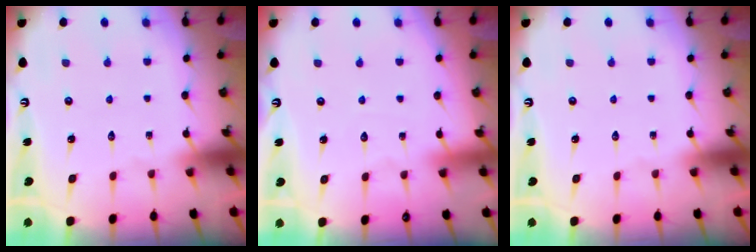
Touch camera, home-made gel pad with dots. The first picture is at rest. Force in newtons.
{"total": 2.6, "press": 2.6, "slide": 0.3}
{"total": 0.0}